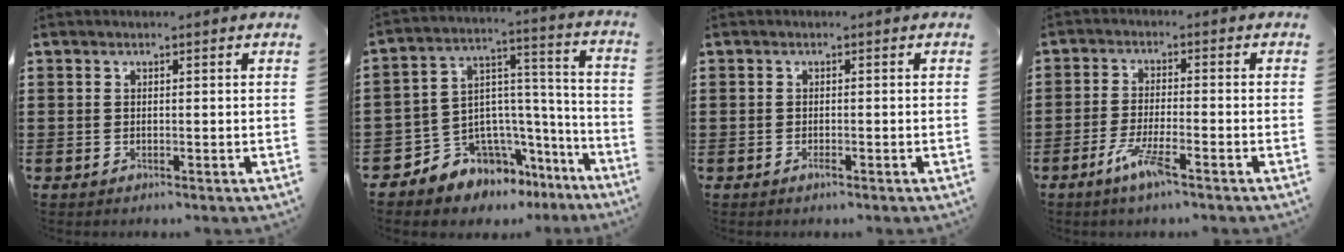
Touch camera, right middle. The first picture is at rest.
{"total": 7.3, "force": [-5.6, 4.6, 0.4], "torque": [-0.039, -0.009, -0.108]}
{"total": 0.9, "force": [-0.5, 0.2, 0.7], "torque": [-0.015, -0.005, -0.007]}
{"total": 5.6, "force": [-3.4, 0.7, 4.4], "torque": [-0.096, -0.008, -0.064]}